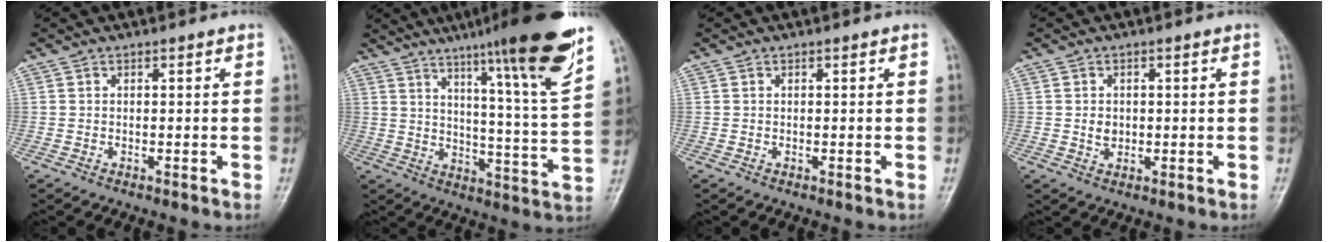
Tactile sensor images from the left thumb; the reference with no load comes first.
{"total": 20.1, "force": [13.2, 0.9, 15.1], "torque": [-0.200, -0.063, 0.187]}
{"total": 0.0}
{"total": 2.4, "force": [0.0, 2.0, 1.3], "torque": [-0.012, 0.001, 0.003]}